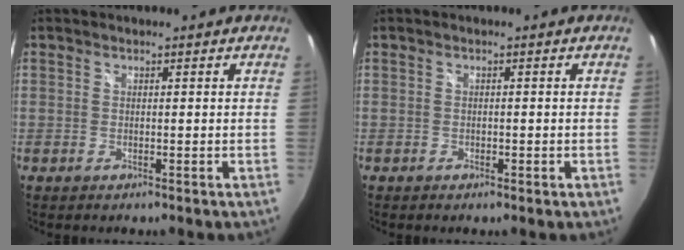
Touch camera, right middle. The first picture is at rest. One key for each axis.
{"total": 0.5, "fx": 0.0, "fy": 0.4, "fz": 0.3, "tx": -0.003, "ty": 0.000, "tz": -0.001}